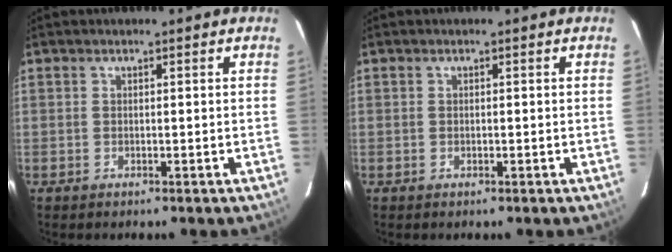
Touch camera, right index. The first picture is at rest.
{"total": 0.0}